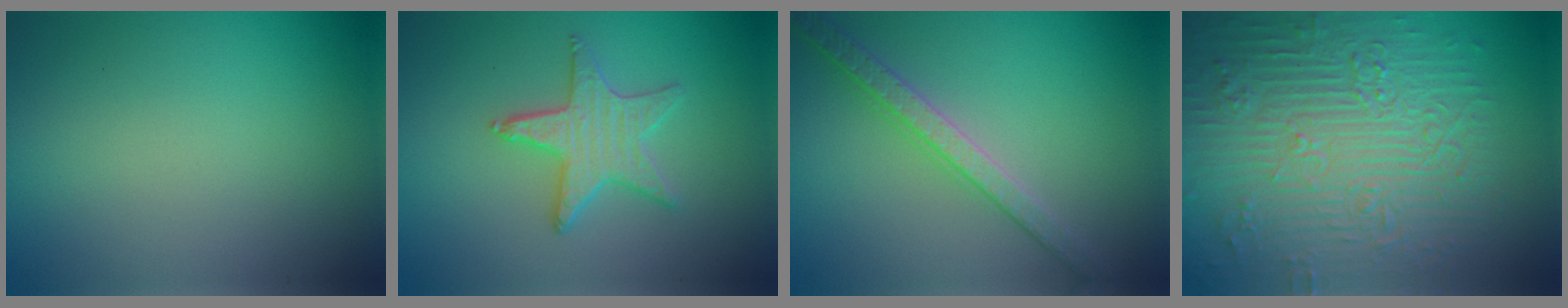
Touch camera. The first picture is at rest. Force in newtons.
{"total": 3.3, "press": 3.3, "slide": 0.1}
{"total": 3.5, "press": 3.2, "slide": 1.3}
{"total": 11.4, "press": 7.6, "slide": 8.5}